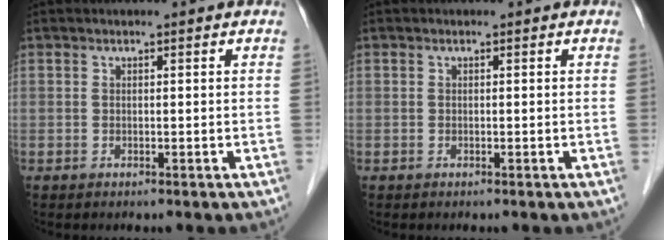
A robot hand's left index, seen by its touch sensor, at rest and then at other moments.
{"total": 0.0}